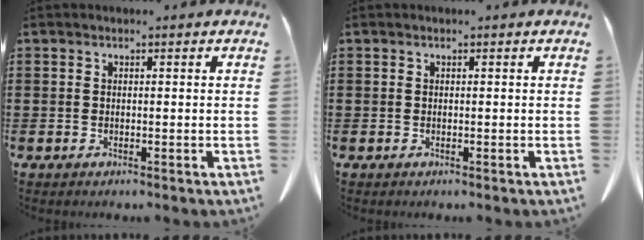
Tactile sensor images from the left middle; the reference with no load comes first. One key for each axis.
{"total": 0.0}